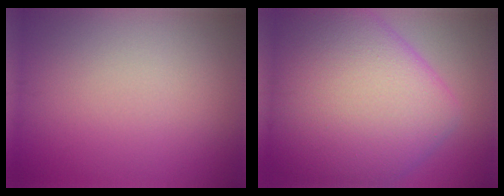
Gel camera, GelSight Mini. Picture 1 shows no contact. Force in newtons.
{"total": 13.7, "press": 13.7, "slide": 0.6}